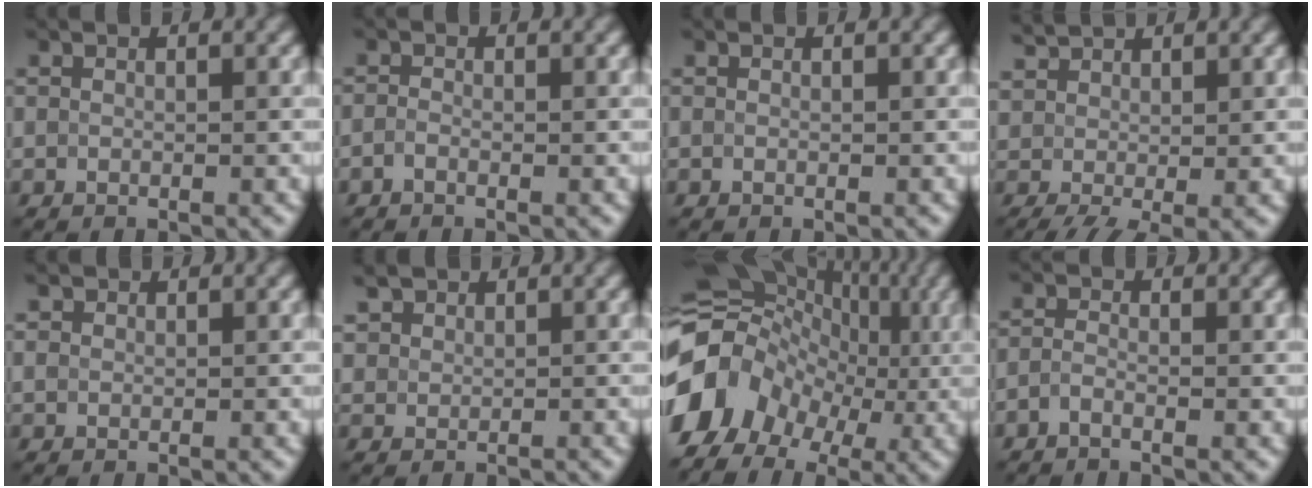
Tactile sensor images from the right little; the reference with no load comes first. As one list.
[{"total": 0.7, "force": [-0.6, 0.0, 0.4], "torque": [-0.014, 0.002, -0.015]}, {"total": 0.0}, {"total": 3.8, "force": [0.4, 2.4, 3.0], "torque": [-0.080, 0.004, 0.010]}, {"total": 1.0, "force": [0.7, 0.6, 0.3], "torque": [-0.010, 0.003, 0.011]}, {"total": 2.3, "force": [1.8, 1.4, 0.3], "torque": [-0.019, 0.004, 0.032]}, {"total": 12.1, "force": [-1.6, 9.5, 7.2], "torque": [-0.155, 0.007, -0.034]}, {"total": 1.0, "force": [-0.8, -0.1, 0.6], "torque": [-0.022, 0.003, -0.020]}]